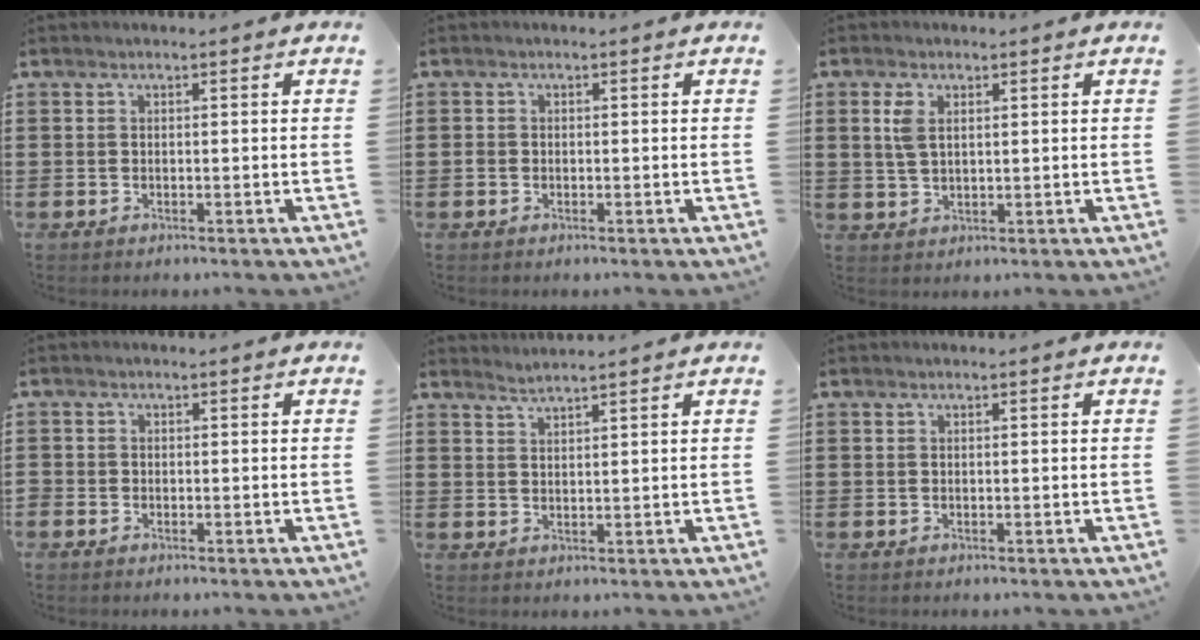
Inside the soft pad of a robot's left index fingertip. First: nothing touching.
{"total": 0.8, "force": [-0.2, 0.7, 0.3], "torque": [-0.016, -0.001, -0.008]}
{"total": 3.5, "force": [1.2, 1.9, 2.7], "torque": [-0.061, 0.010, 0.020]}
{"total": 0.7, "force": [-0.6, 0.4, 0.2], "torque": [-0.005, 0.001, -0.012]}
{"total": 1.7, "force": [1.6, -0.3, -0.1], "torque": [-0.002, 0.002, 0.032]}
{"total": 0.0}